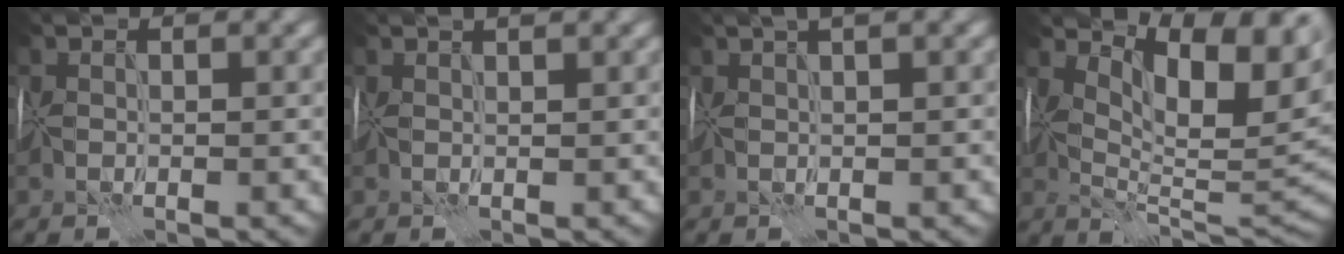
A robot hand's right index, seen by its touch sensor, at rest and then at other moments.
{"total": 1.8, "force": [1.2, 0.4, 1.3], "torque": [-0.018, 0.015, 0.011]}
{"total": 2.6, "force": [1.5, 0.3, 2.1], "torque": [-0.034, 0.013, 0.023]}
{"total": 10.2, "force": [3.7, 4.2, 8.6], "torque": [-0.127, -0.006, 0.066]}